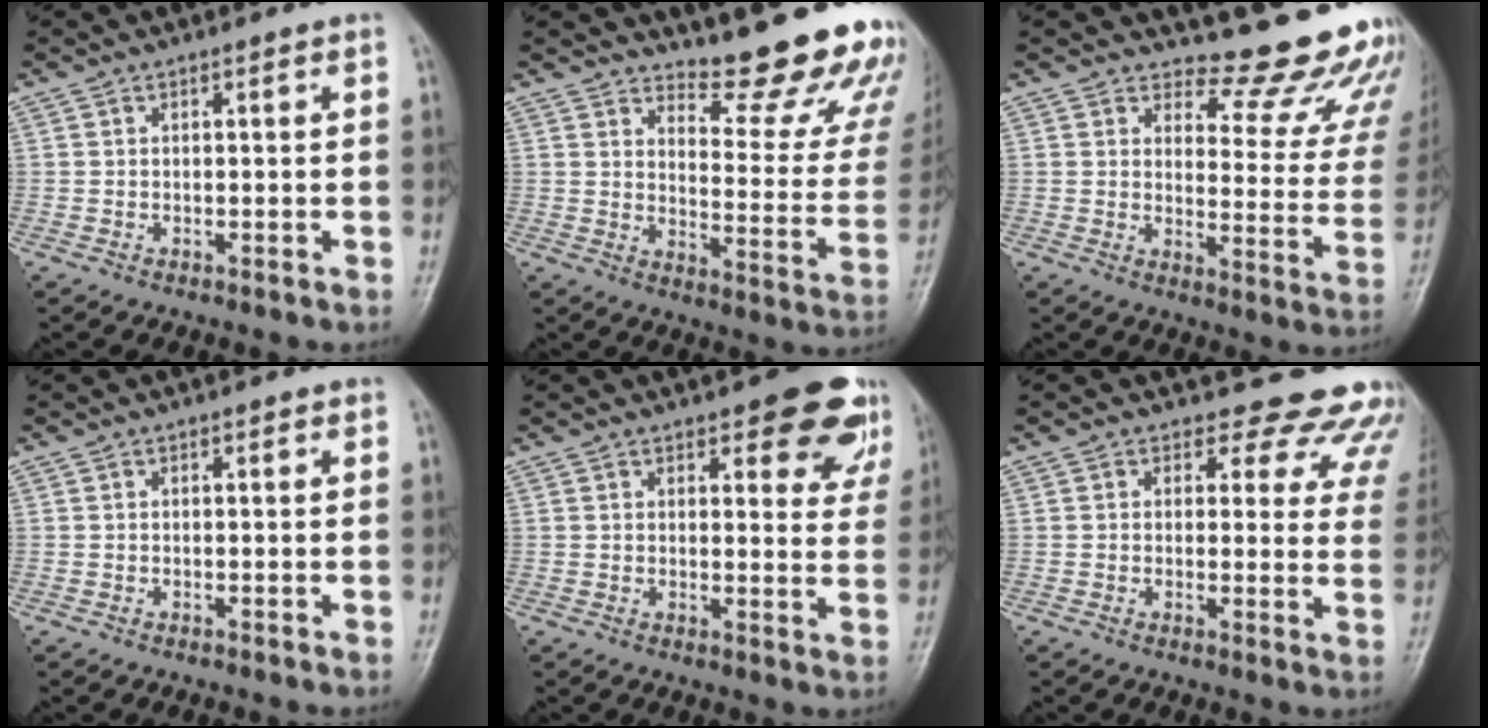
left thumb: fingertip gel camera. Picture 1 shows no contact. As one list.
[{"total": 19.2, "force": [16.7, 4.0, 8.6], "torque": [-0.072, -0.170, 0.205]}, {"total": 15.5, "force": [14.3, 3.8, 4.4], "torque": [-0.007, -0.162, 0.160]}, {"total": 0.0}, {"total": 10.7, "force": [6.9, 4.0, 7.1], "torque": [-0.044, -0.034, 0.074]}, {"total": 13.8, "force": [12.2, 6.0, 2.3], "torque": [0.027, -0.084, 0.106]}]